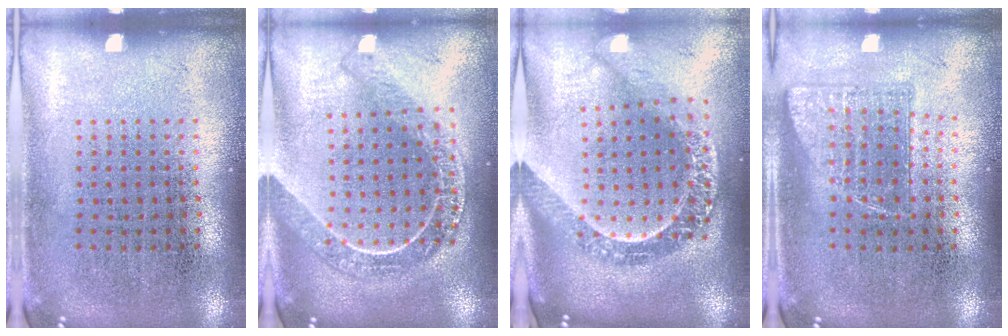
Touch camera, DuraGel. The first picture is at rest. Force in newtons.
{"total": 2.2, "press": 1.9, "slide": 1.1}
{"total": 3.0, "press": 2.3, "slide": 1.9}
{"total": 0.9, "press": 0.8, "slide": 0.3}